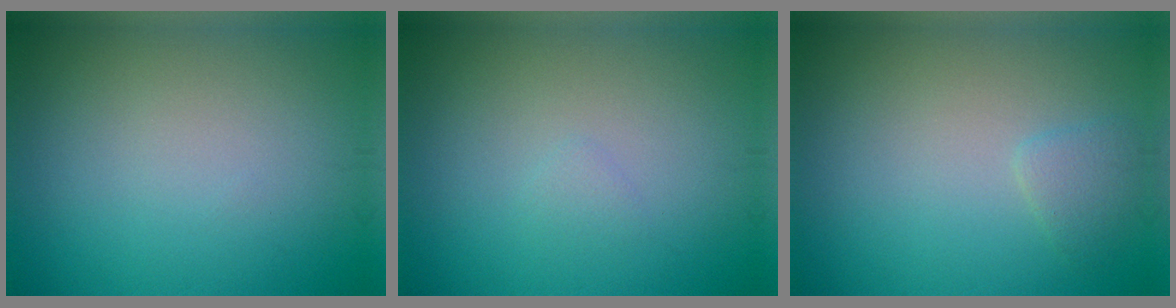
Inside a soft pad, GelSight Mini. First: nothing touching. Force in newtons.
{"total": 0.6, "press": 0.6, "slide": 0.1}
{"total": 1.2, "press": 1.2, "slide": 0.1}